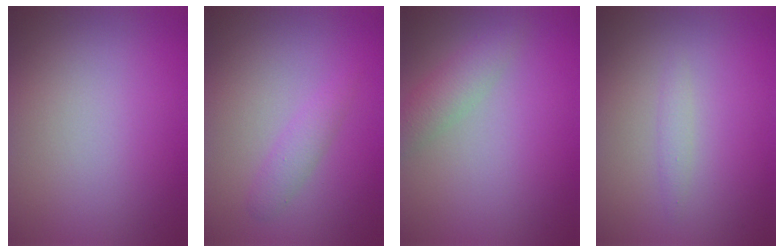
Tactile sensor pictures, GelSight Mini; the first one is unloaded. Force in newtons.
{"total": 1.6, "press": 1.6, "slide": 0.1}
{"total": 2.3, "press": 2.3, "slide": 0.0}
{"total": 1.0, "press": 1.0, "slide": 0.0}